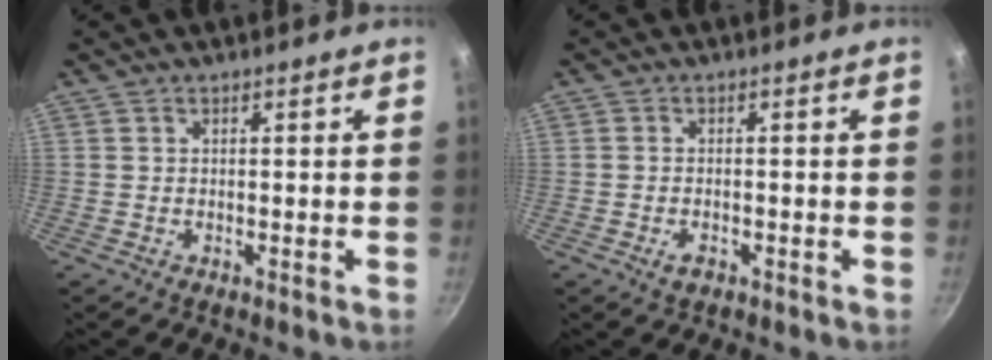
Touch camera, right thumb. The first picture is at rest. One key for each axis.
{"total": 2.1, "fx": -1.0, "fy": 1.2, "fz": 1.4, "tx": -0.025, "ty": 0.005, "tz": -0.020}